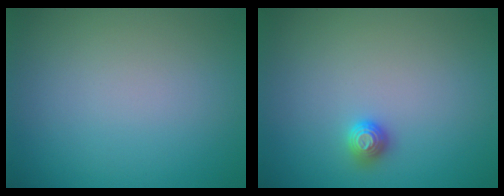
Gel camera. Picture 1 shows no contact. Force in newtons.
{"total": 1.0, "press": 1.0, "slide": 0.3}